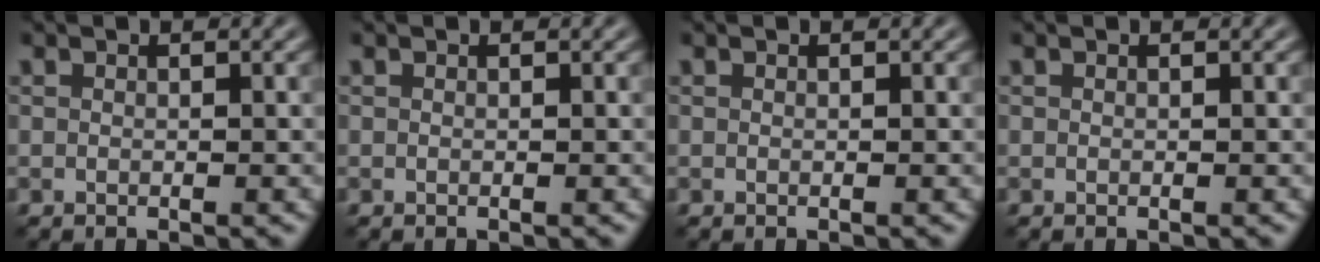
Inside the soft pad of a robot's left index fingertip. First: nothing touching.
{"total": 0.0}
{"total": 0.0}
{"total": 0.0}